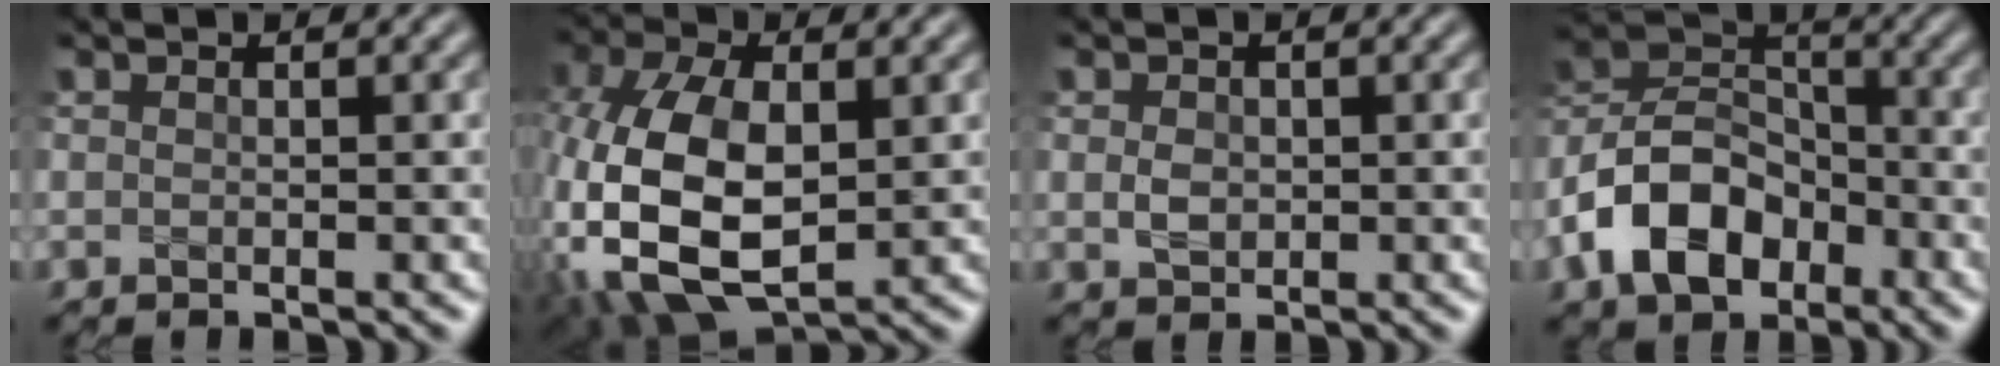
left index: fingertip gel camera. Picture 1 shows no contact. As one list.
[{"total": 12.5, "force": [-1.4, 7.2, 10.1], "torque": [-0.241, -0.009, -0.026]}, {"total": 1.7, "force": [0.1, 1.4, 1.1], "torque": [-0.022, -0.001, 0.001]}, {"total": 8.4, "force": [-4.0, 5.7, 4.7], "torque": [-0.089, 0.006, -0.092]}]